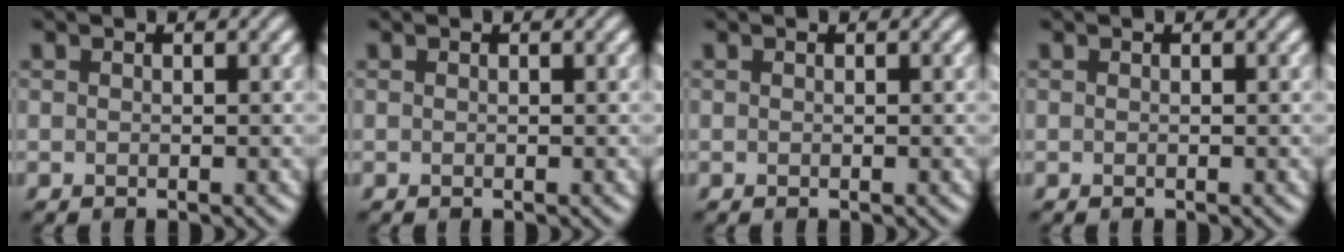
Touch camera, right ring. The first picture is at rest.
{"total": 0.0}
{"total": 0.0}
{"total": 0.0}